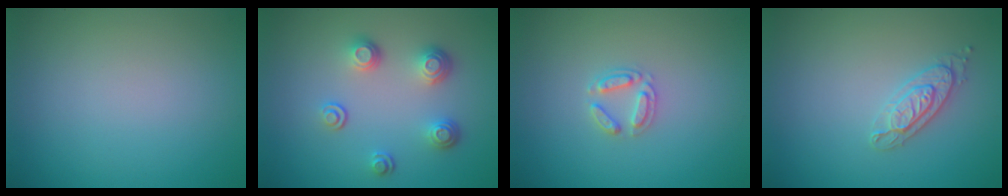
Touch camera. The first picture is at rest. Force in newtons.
{"total": 3.2, "press": 2.5, "slide": 1.9}
{"total": 1.9, "press": 1.9, "slide": 0.3}
{"total": 2.2, "press": 2.2, "slide": 0.3}